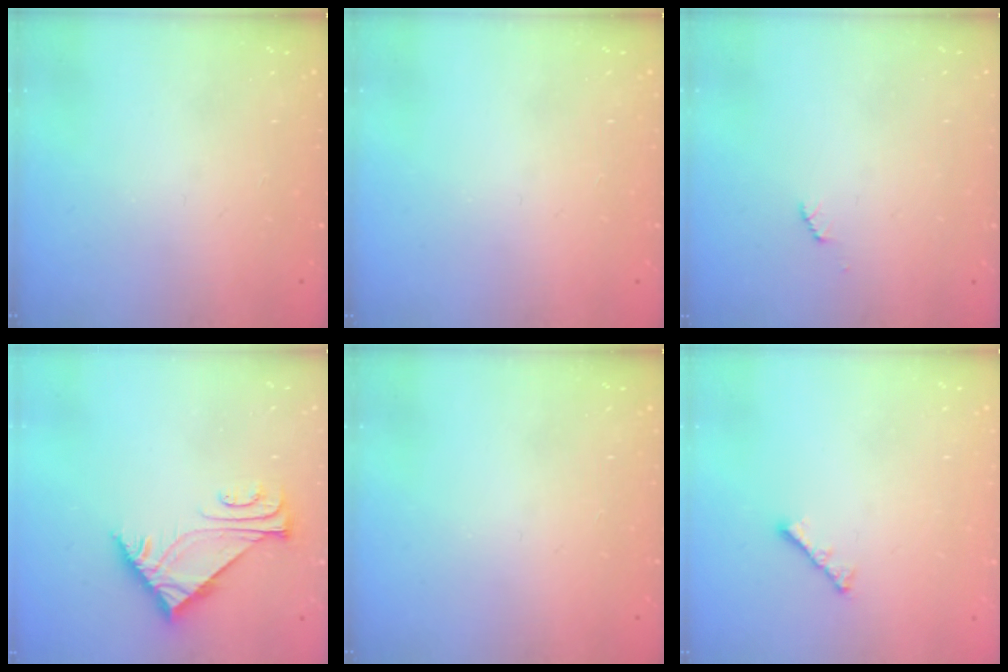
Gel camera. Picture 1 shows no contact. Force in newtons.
{"total": 0.0}
{"total": 2.5, "press": 2.5, "slide": 0.4}
{"total": 5.4, "press": 5.3, "slide": 1.0}
{"total": 0.0}
{"total": 2.4, "press": 2.3, "slide": 0.6}